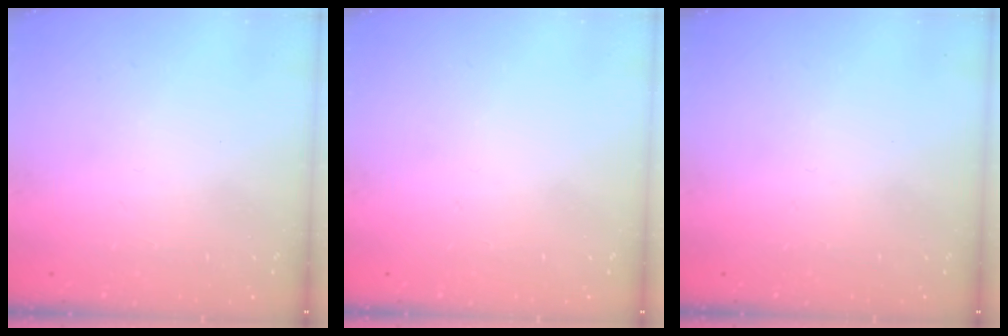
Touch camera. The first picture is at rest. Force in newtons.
{"total": 0.0}
{"total": 0.0}